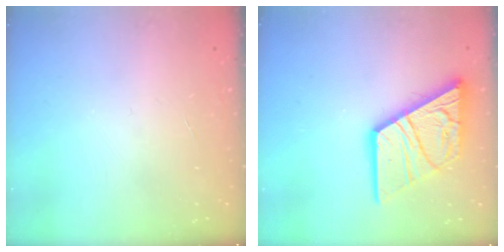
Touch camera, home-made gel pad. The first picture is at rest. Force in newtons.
{"total": 18.5, "press": 18.4, "slide": 1.8}